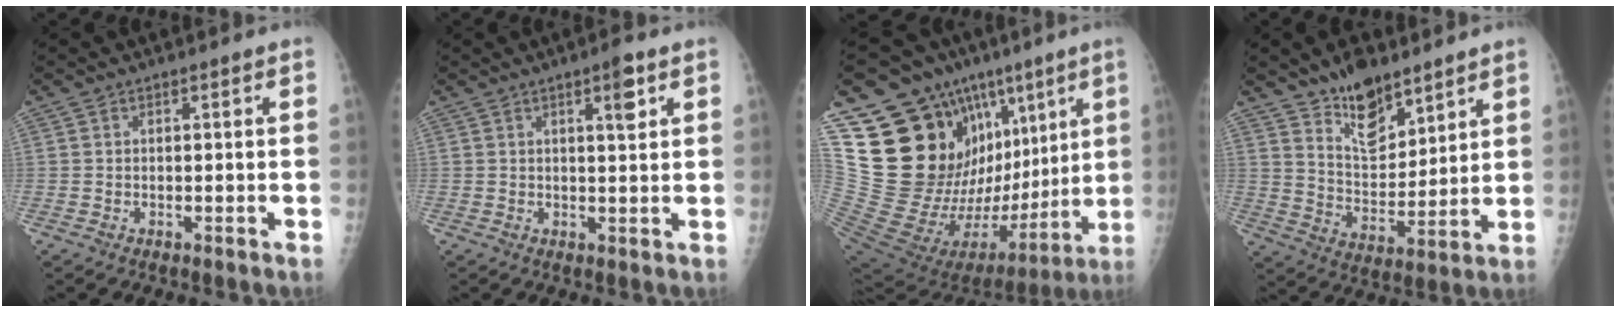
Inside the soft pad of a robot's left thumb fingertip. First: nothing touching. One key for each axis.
{"total": 3.8, "fx": 2.0, "fy": 0.9, "fz": 3.1, "tx": -0.037, "ty": -0.008, "tz": 0.028}
{"total": 31.7, "fx": 10.5, "fy": 18.0, "fz": 23.9, "tx": -0.346, "ty": -0.005, "tz": 0.208}
{"total": 11.9, "fx": 8.7, "fy": 5.6, "fz": 5.8, "tx": -0.062, "ty": -0.069, "tz": 0.161}